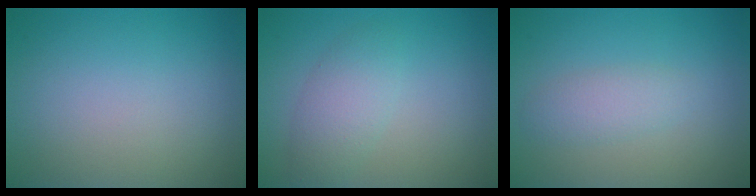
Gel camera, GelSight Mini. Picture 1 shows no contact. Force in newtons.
{"total": 2.8, "press": 2.8, "slide": 0.1}
{"total": 2.0, "press": 2.0, "slide": 0.1}